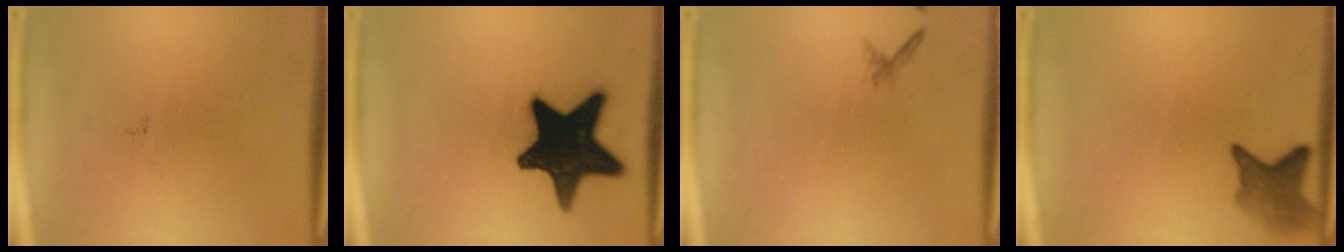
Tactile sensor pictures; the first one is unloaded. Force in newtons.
{"total": 19.2}
{"total": 0.6}
{"total": 4.1}